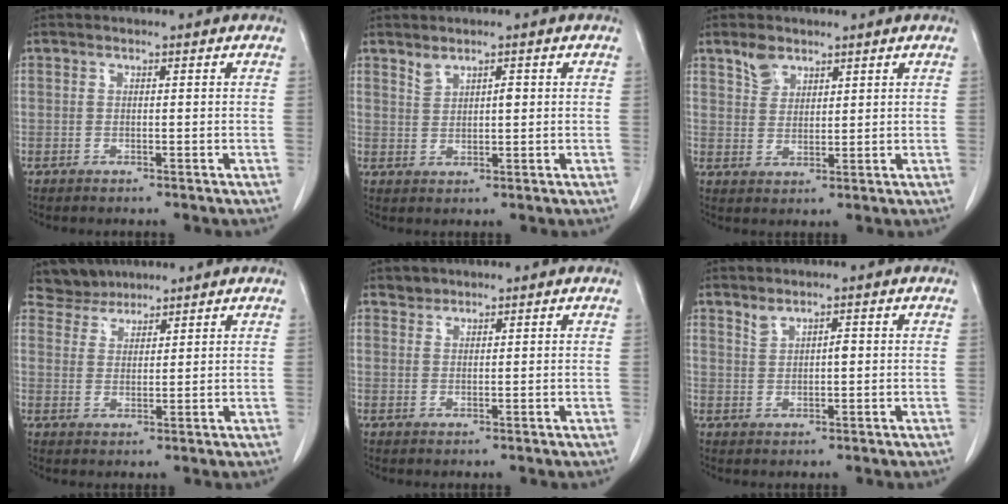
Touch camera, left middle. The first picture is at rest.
{"total": 2.3, "force": [1.4, 1.1, 1.6], "torque": [-0.026, 0.001, 0.029]}
{"total": 3.4, "force": [2.5, 1.9, 1.1], "torque": [-0.023, 0.002, 0.050]}
{"total": 3.9, "force": [3.6, 1.4, -0.6], "torque": [0.007, 0.006, 0.070]}
{"total": 1.3, "force": [1.2, 0.5, -0.2], "torque": [0.004, 0.000, 0.018]}
{"total": 2.1, "force": [1.1, 0.9, 1.5], "torque": [-0.025, 0.001, 0.022]}